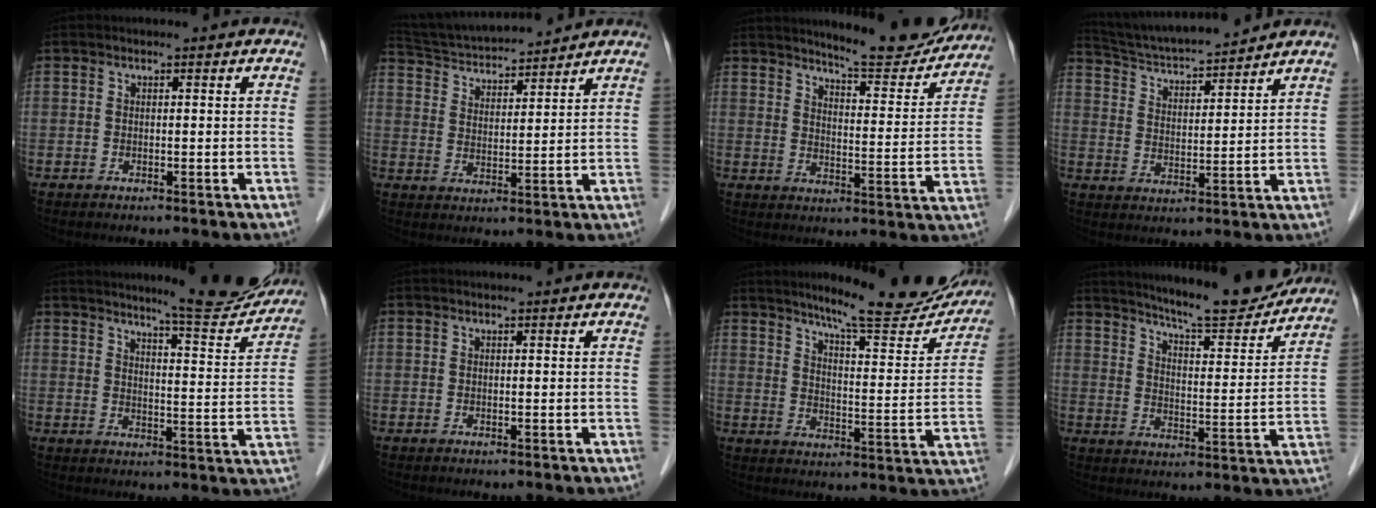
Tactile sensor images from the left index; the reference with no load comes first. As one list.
[{"total": 12.4, "force": [11.8, 1.0, 3.9], "torque": [-0.078, 0.021, 0.203]}, {"total": 13.9, "force": [13.1, 1.5, 4.5], "torque": [-0.060, -0.030, 0.168]}, {"total": 12.3, "force": [11.6, 0.3, 4.1], "torque": [-0.078, 0.013, 0.196]}, {"total": 12.5, "force": [11.6, 0.4, 4.7], "torque": [-0.059, -0.026, 0.146]}, {"total": 0.0}, {"total": 18.5, "force": [16.4, 1.9, 8.2], "torque": [-0.110, -0.041, 0.213]}, {"total": 16.3, "force": [14.9, 1.5, 6.4], "torque": [-0.097, -0.021, 0.206]}]